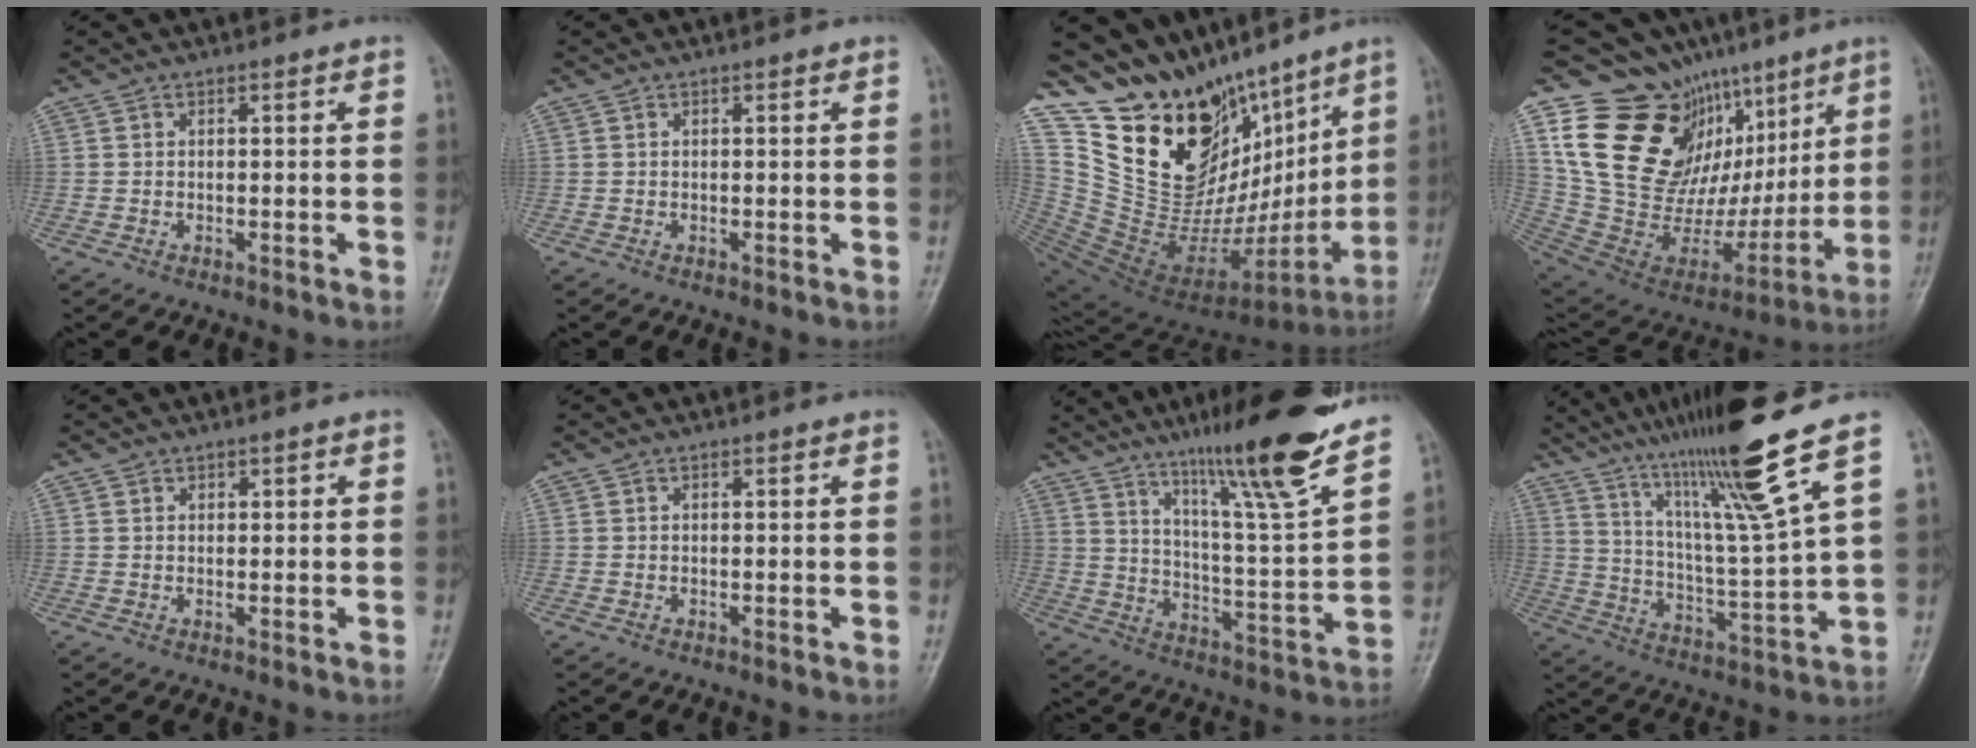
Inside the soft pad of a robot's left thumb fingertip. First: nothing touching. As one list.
[{"total": 0.0}, {"total": 28.1, "force": [16.5, 15.5, 16.6], "torque": [-0.224, -0.065, 0.297]}, {"total": 28.7, "force": [12.4, 18.3, 18.4], "torque": [-0.255, -0.024, 0.236]}, {"total": 0.8, "force": [0.4, 0.5, 0.5], "torque": [0.001, 0.000, 0.005]}, {"total": 0.0}, {"total": 19.3, "force": [14.3, 0.6, 12.9], "torque": [-0.177, -0.082, 0.226]}, {"total": 17.2, "force": [11.5, -1.0, 12.7], "torque": [-0.212, -0.060, 0.203]}]